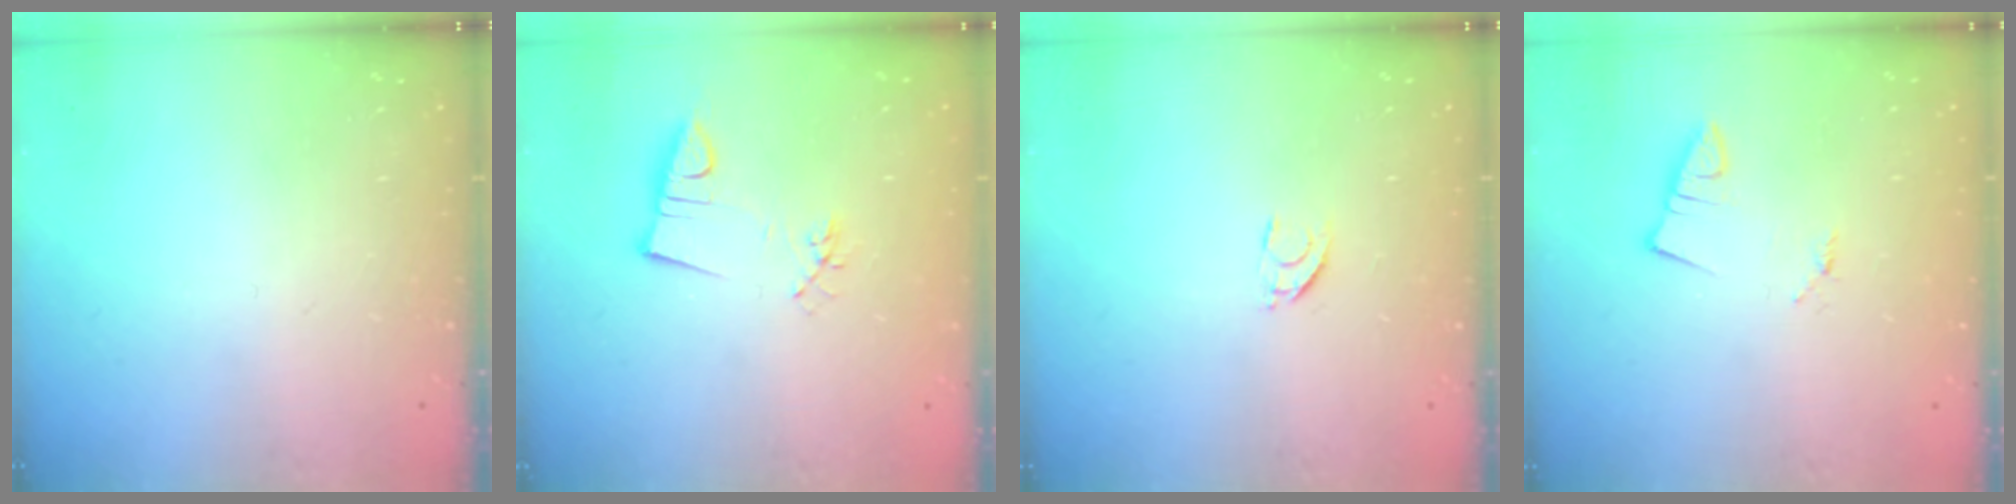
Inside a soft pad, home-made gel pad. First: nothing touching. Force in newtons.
{"total": 3.4, "press": 2.1, "slide": 2.8}
{"total": 4.9, "press": 4.8, "slide": 0.4}
{"total": 1.3, "press": 1.3, "slide": 0.1}